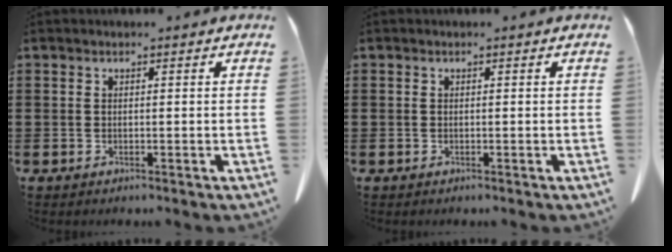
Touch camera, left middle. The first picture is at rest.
{"total": 0.0}